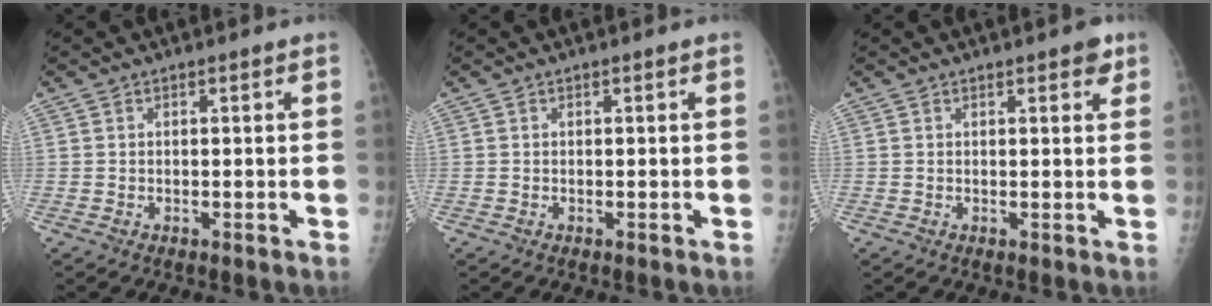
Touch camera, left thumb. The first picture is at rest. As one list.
[{"total": 0.0}, {"total": 2.4, "force": [1.5, 1.0, 1.6], "torque": [-0.007, -0.004, 0.015]}]